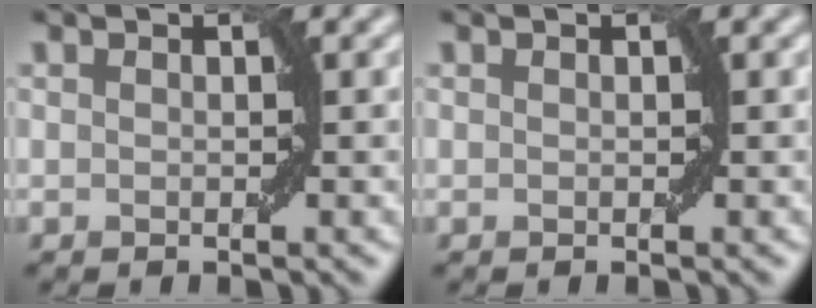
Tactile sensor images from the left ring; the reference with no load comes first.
{"total": 0.0}